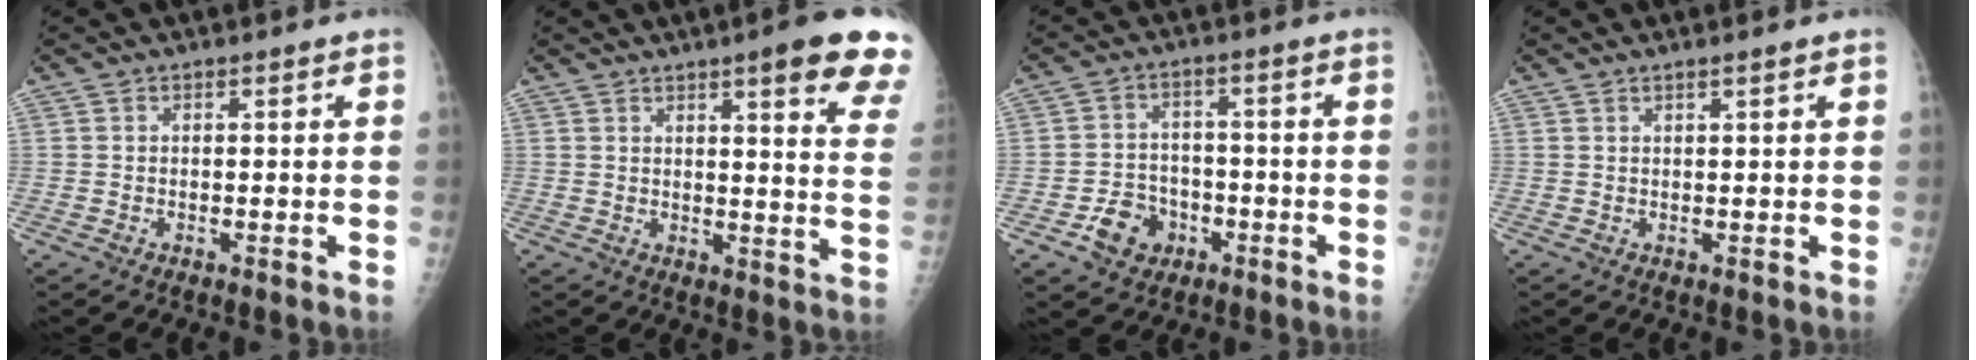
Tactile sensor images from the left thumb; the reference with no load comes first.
{"total": 15.7, "force": [9.9, 2.3, 12.0], "torque": [-0.124, -0.040, 0.105]}
{"total": 7.0, "force": [-3.2, 5.7, 2.6], "torque": [-0.020, 0.023, -0.050]}
{"total": 1.0, "force": [0.7, -0.2, 0.7], "torque": [-0.013, -0.005, 0.015]}